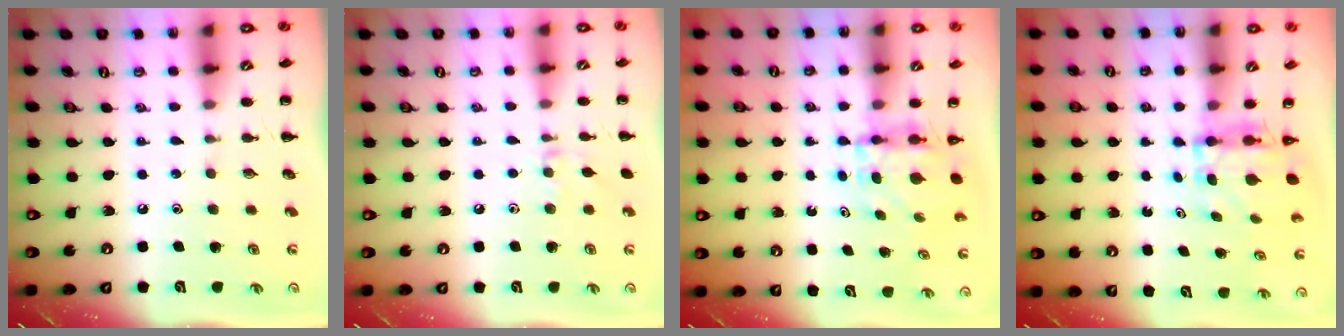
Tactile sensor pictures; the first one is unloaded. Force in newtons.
{"total": 7.0, "press": 6.9, "slide": 1.3}
{"total": 3.9, "press": 3.8, "slide": 0.3}
{"total": 4.2, "press": 4.2, "slide": 0.3}